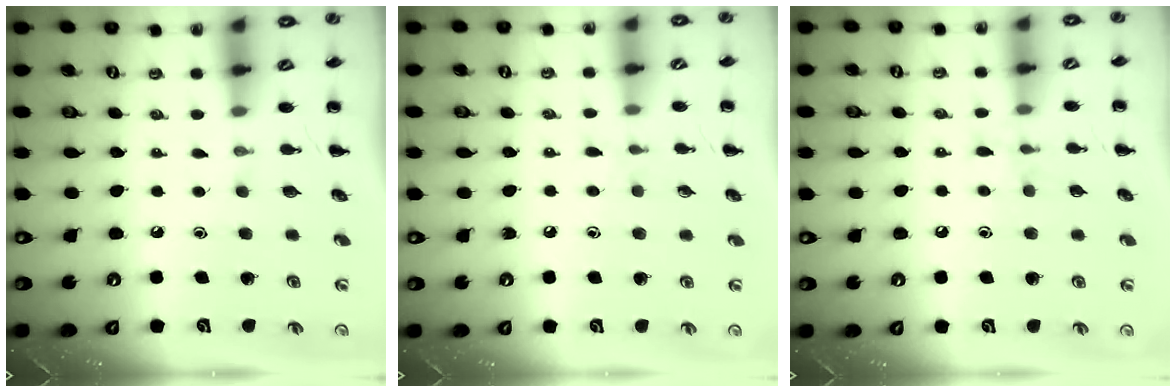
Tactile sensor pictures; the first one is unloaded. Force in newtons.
{"total": 5.4, "press": 4.9, "slide": 2.2}
{"total": 7.3, "press": 7.1, "slide": 1.5}